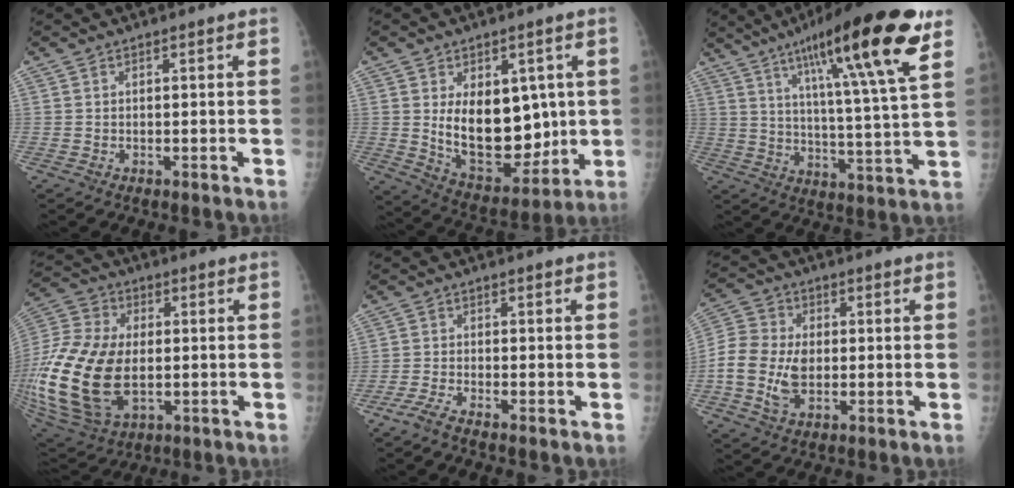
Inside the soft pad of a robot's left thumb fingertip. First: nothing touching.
{"total": 16.0, "force": [1.7, 10.0, 12.3], "torque": [-0.138, -0.031, 0.053]}
{"total": 22.6, "force": [12.4, 2.3, 18.7], "torque": [-0.280, -0.039, 0.187]}
{"total": 26.8, "force": [-2.8, 16.7, 20.8], "torque": [-0.484, -0.015, -0.031]}
{"total": 3.1, "force": [-2.7, 0.0, 1.4], "torque": [-0.047, 0.002, -0.063]}
{"total": 11.3, "force": [-1.6, 7.9, 7.9], "torque": [-0.156, 0.015, -0.035]}